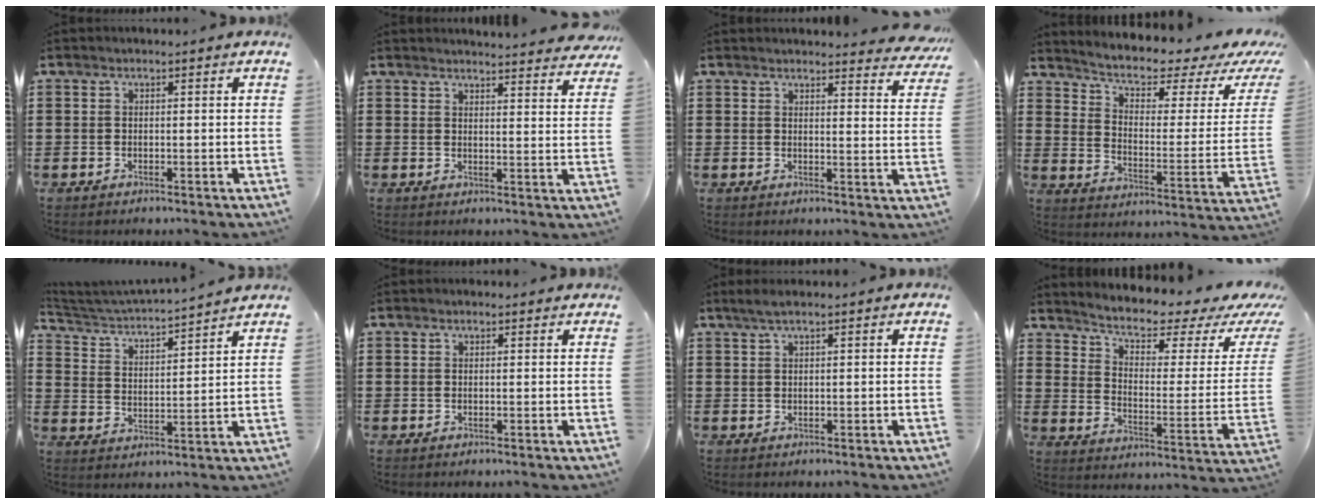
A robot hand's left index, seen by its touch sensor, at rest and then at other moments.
{"total": 3.6, "force": [3.6, -0.2, 0.5], "torque": [-0.015, -0.019, 0.065]}
{"total": 3.5, "force": [3.4, 0.1, 0.8], "torque": [-0.013, -0.019, 0.061]}
{"total": 4.3, "force": [2.7, 1.4, 3.1], "torque": [-0.067, -0.024, 0.038]}
{"total": 3.5, "force": [3.4, -0.2, 1.0], "torque": [-0.040, -0.032, 0.050]}
{"total": 0.5, "force": [0.4, 0.2, 0.2], "torque": [-0.005, 0.003, 0.007]}
{"total": 1.4, "force": [0.7, 0.1, 1.1], "torque": [-0.022, -0.001, 0.014]}
{"total": 4.6, "force": [3.2, 1.3, 3.0], "torque": [-0.067, -0.025, 0.048]}